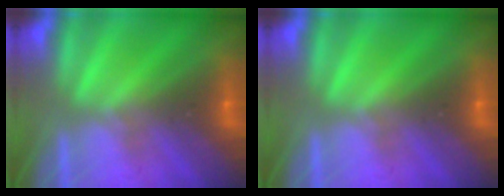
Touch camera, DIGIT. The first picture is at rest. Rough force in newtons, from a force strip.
{"total": 0.0}